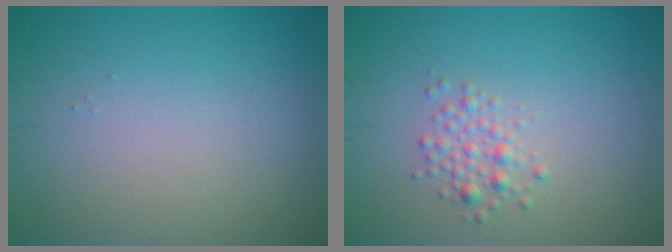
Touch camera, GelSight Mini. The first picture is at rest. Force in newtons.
{"total": 1.7, "press": 1.7, "slide": 0.1}